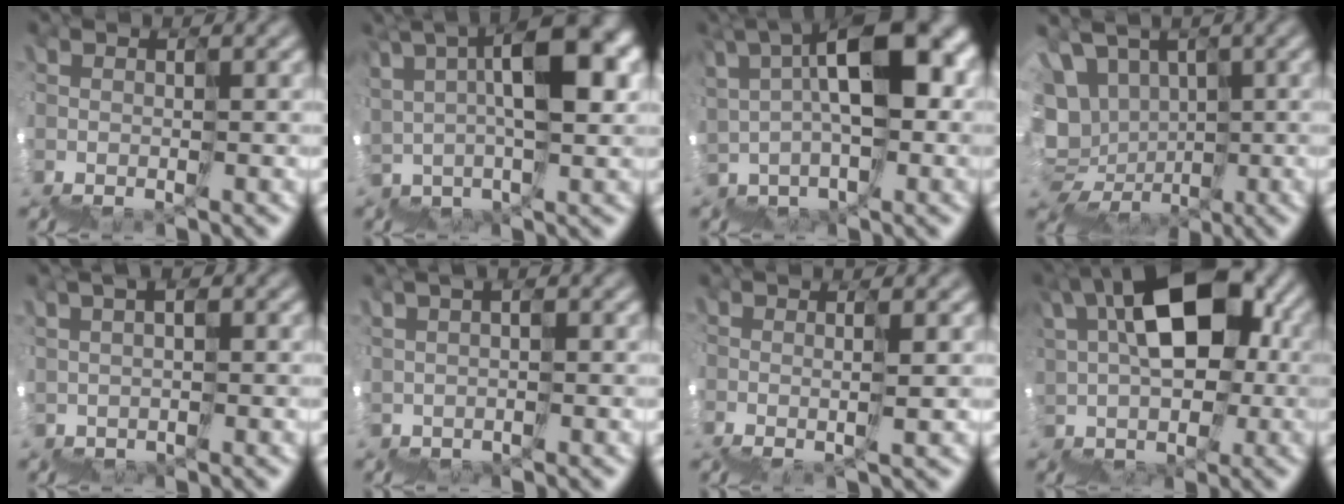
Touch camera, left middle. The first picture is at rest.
{"total": 8.2, "force": [6.1, 1.9, 5.2], "torque": [-0.081, 0.048, 0.098]}
{"total": 7.2, "force": [4.7, 2.8, 4.8], "torque": [-0.058, 0.046, 0.069]}
{"total": 7.9, "force": [2.9, 7.1, 1.8], "torque": [-0.024, 0.034, 0.041]}
{"total": 2.4, "force": [2.0, -0.4, -1.3], "torque": [0.021, 0.023, 0.027]}
{"total": 2.0, "force": [1.4, -0.5, -1.2], "torque": [0.020, 0.019, 0.017]}
{"total": 2.0, "force": [1.8, -0.8, 0.2], "torque": [0.020, 0.020, 0.028]}
{"total": 9.0, "force": [4.9, 5.5, 5.3], "torque": [-0.071, 0.042, 0.076]}